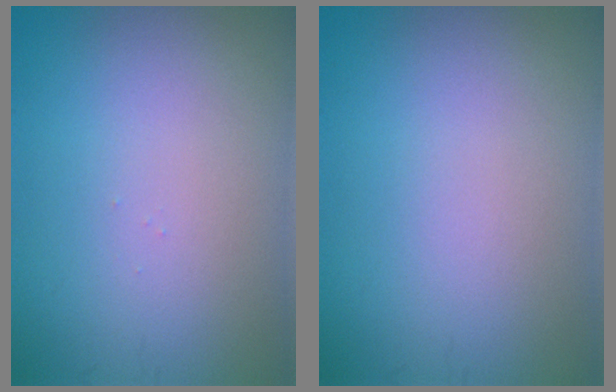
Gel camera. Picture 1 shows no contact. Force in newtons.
{"total": 0.0}